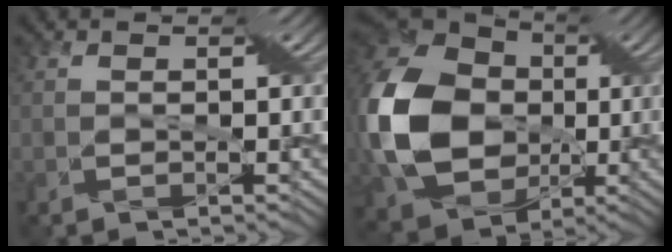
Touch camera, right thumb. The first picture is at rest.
{"total": 15.7, "force": [-1.4, 12.4, 9.6], "torque": [-0.255, -0.020, -0.029]}